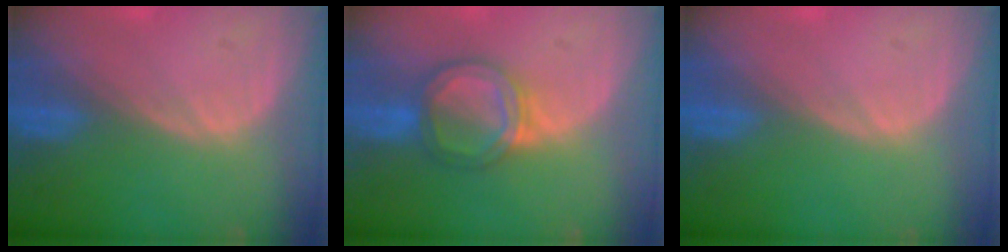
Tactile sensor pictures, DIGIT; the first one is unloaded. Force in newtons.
{"total": 6.1, "press": 5.5, "slide": 2.7}
{"total": 0.0}